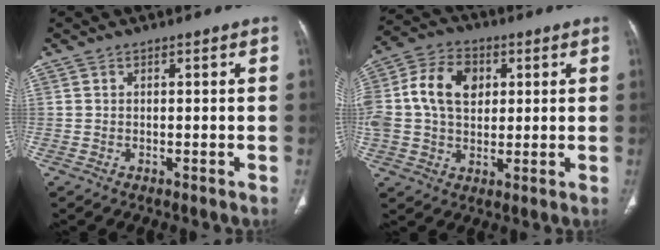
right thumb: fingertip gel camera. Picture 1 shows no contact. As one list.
[{"total": 14.7, "force": [2.7, 10.6, 9.8], "torque": [-0.191, 0.012, 0.044]}]